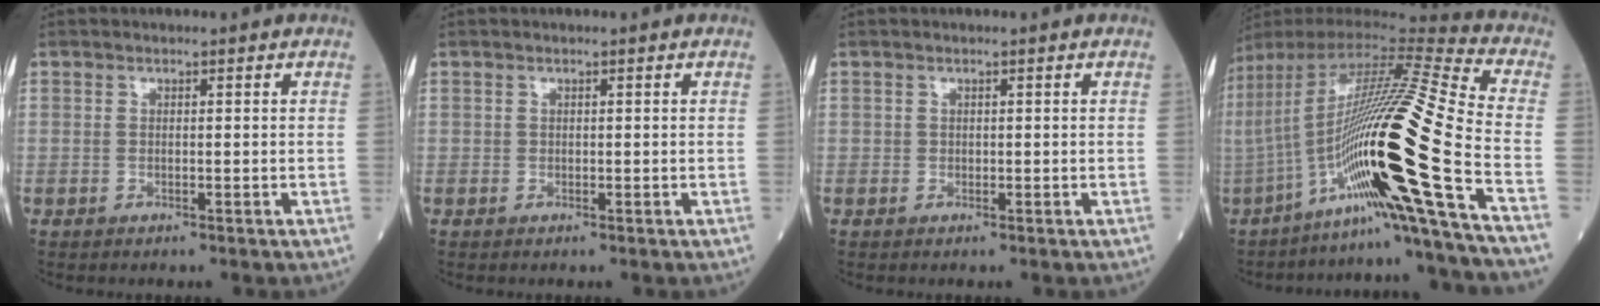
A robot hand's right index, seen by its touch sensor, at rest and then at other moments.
{"total": 0.0}
{"total": 0.0}
{"total": 26.6, "force": [-8.7, -1.3, 25.1], "torque": [-0.457, -0.019, -0.163]}